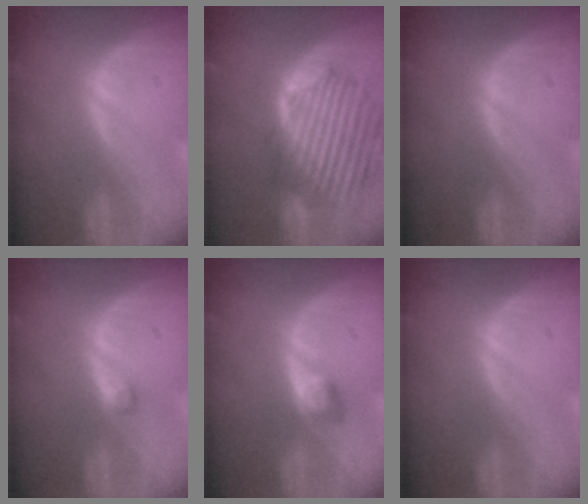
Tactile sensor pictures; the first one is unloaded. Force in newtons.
{"total": 12.0, "press": 11.3, "slide": 4.1}
{"total": 0.0}
{"total": 1.2, "press": 1.2, "slide": 0.2}
{"total": 2.7, "press": 2.7, "slide": 0.3}
{"total": 0.0}